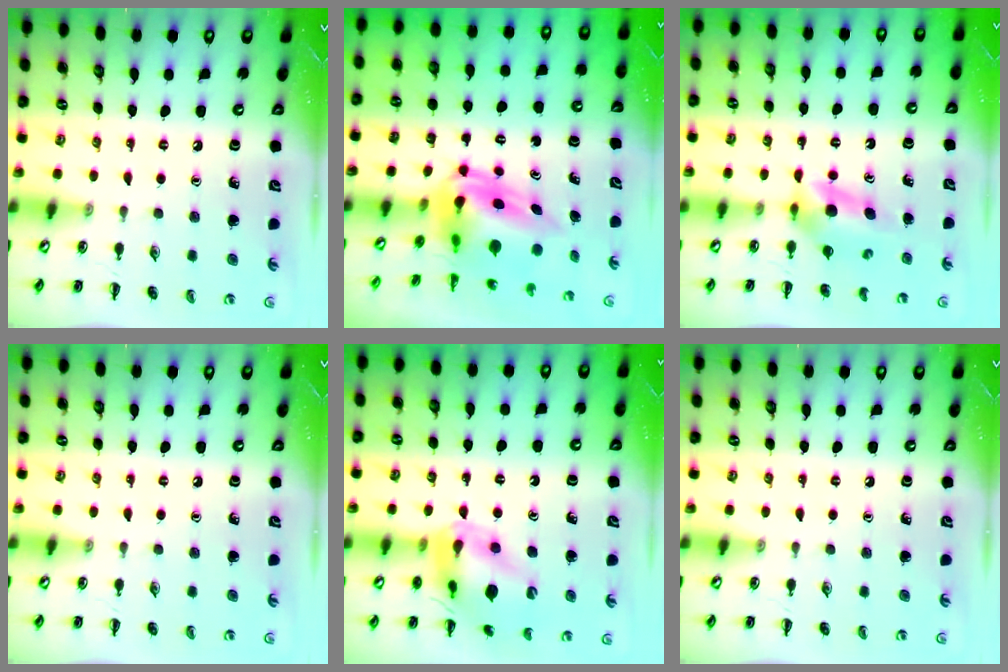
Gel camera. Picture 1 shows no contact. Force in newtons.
{"total": 7.6, "press": 7.3, "slide": 2.1}
{"total": 4.5, "press": 4.4, "slide": 0.5}
{"total": 0.0}
{"total": 15.7, "press": 15.5, "slide": 2.5}
{"total": 0.0}